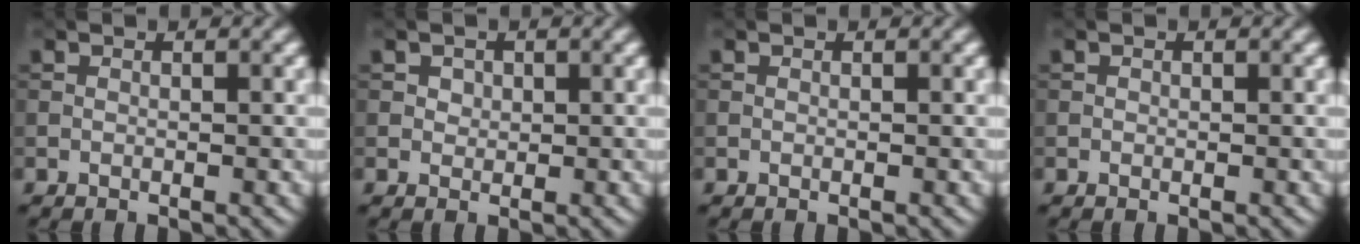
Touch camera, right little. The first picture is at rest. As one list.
[{"total": 1.0, "force": [0.4, 0.9, 0.3], "torque": [-0.002, -0.003, 0.007]}, {"total": 0.0}, {"total": 0.0}]